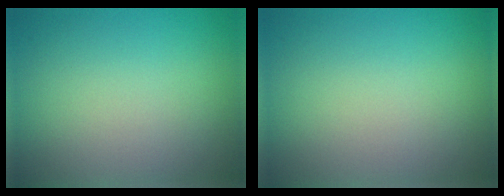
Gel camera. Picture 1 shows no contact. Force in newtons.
{"total": 0.0}